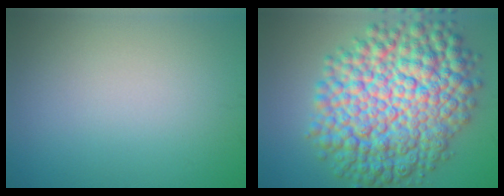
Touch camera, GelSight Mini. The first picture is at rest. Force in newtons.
{"total": 14.1, "press": 14.1, "slide": 0.3}